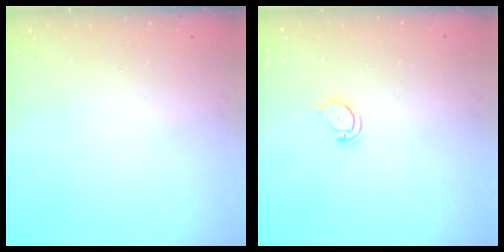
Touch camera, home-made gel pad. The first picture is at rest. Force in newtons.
{"total": 3.2, "press": 3.2, "slide": 0.3}